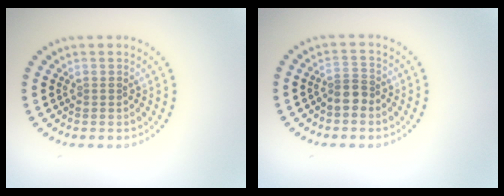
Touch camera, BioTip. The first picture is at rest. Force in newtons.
{"total": 2.1, "press": 1.7, "slide": 1.2}